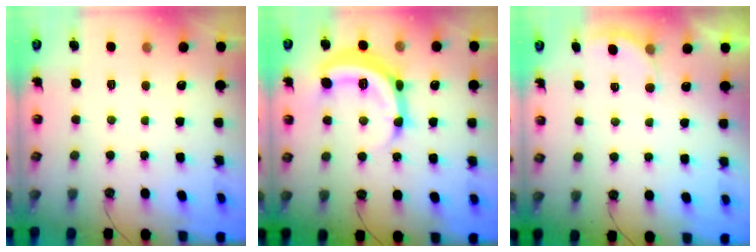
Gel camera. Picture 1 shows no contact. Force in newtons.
{"total": 16.6, "press": 16.6, "slide": 0.2}
{"total": 2.1, "press": 2.0, "slide": 0.6}